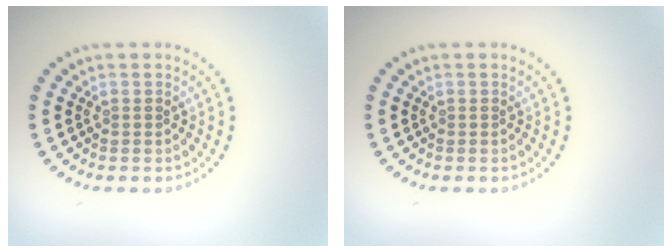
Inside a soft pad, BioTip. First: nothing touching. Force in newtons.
{"total": 0.0}